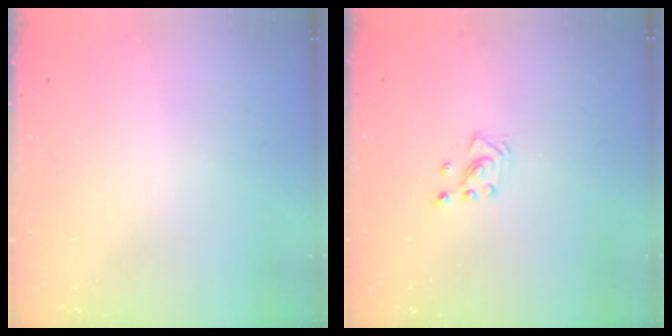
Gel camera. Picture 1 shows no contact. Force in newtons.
{"total": 2.6, "press": 2.6, "slide": 0.3}